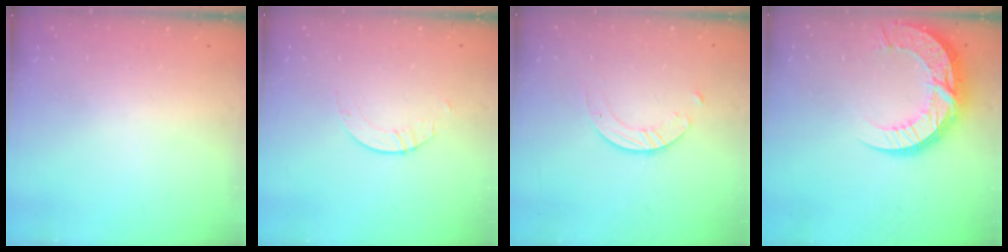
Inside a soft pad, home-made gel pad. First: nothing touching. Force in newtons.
{"total": 2.1, "press": 2.1, "slide": 0.1}
{"total": 3.8, "press": 3.8, "slide": 0.4}
{"total": 16.6, "press": 16.5, "slide": 1.4}